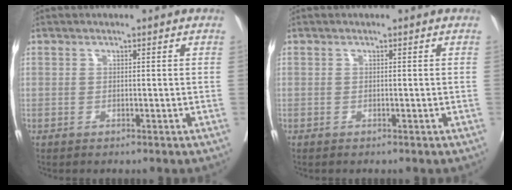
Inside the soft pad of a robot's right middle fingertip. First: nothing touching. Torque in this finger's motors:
{"motor_torque": [0.23, -0.74, -0.01, -0.01]}